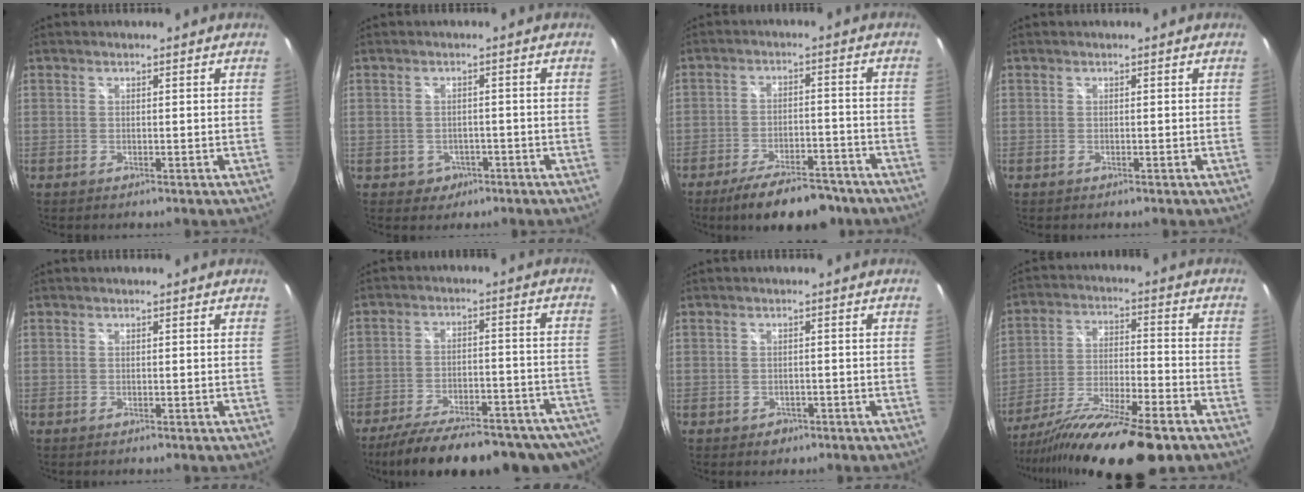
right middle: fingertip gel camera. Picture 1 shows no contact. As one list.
[{"total": 3.4, "force": [-1.4, 3.0, 0.7], "torque": [-0.025, 0.003, -0.013]}, {"total": 12.8, "force": [-10.1, 4.1, 6.8], "torque": [-0.130, -0.010, -0.150]}, {"total": 0.0}, {"total": 0.0}, {"total": 27.4, "force": [-23.3, 7.6, 12.3], "torque": [-0.206, -0.025, -0.301]}, {"total": 2.2, "force": [-1.1, 1.8, 0.7], "torque": [-0.017, -0.002, -0.014]}, {"total": 20.2, "force": [-15.4, 2.5, 12.9], "torque": [-0.242, -0.051, -0.261]}]